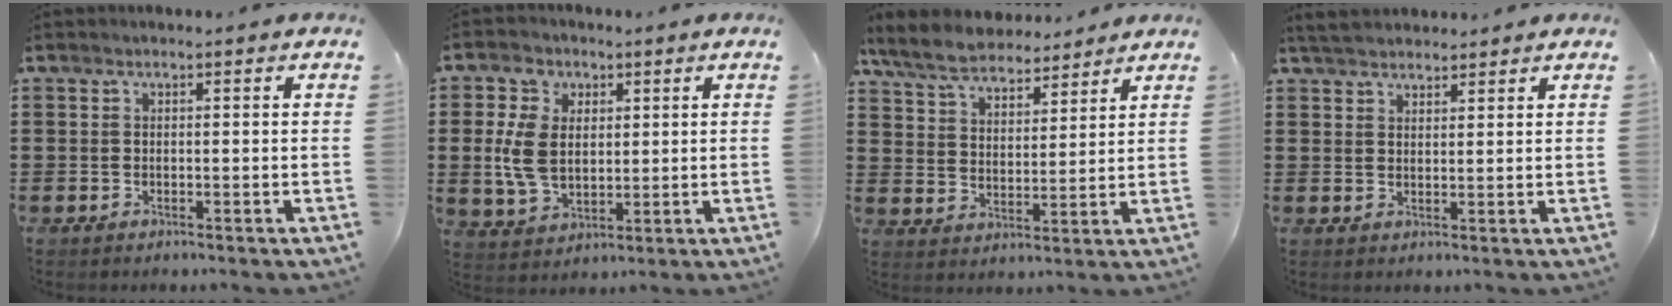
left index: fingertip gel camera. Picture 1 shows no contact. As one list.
[{"total": 7.7, "force": [1.0, 5.7, 5.0], "torque": [-0.129, 0.005, 0.012]}, {"total": 7.1, "force": [6.4, 2.0, 2.3], "torque": [-0.072, -0.019, 0.117]}, {"total": 3.4, "force": [3.2, 0.9, 0.8], "torque": [-0.024, 0.000, 0.061]}]